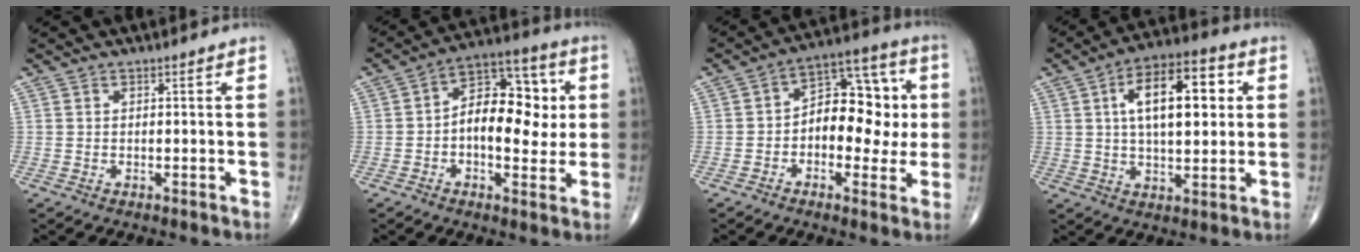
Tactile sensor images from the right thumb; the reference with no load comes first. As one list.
[{"total": 14.6, "force": [0.4, 8.4, 11.9], "torque": [-0.142, 0.029, -0.001]}, {"total": 14.1, "force": [-0.2, 8.9, 10.9], "torque": [-0.107, 0.041, -0.010]}, {"total": 15.6, "force": [3.5, 7.2, 13.3], "torque": [-0.193, 0.012, 0.053]}]